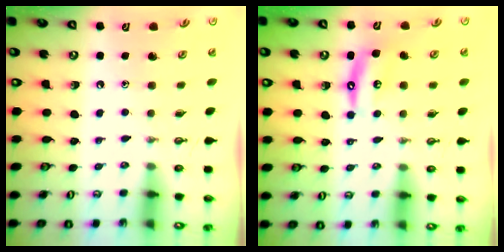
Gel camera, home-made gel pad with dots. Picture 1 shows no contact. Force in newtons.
{"total": 5.3, "press": 5.2, "slide": 0.8}